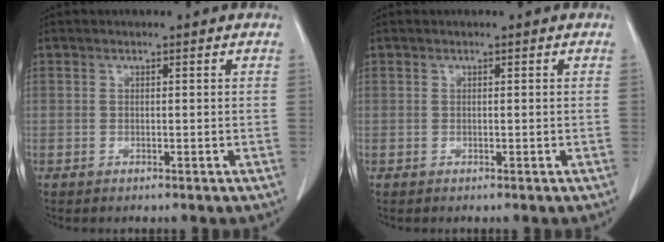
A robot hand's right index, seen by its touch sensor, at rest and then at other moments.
{"total": 0.0}